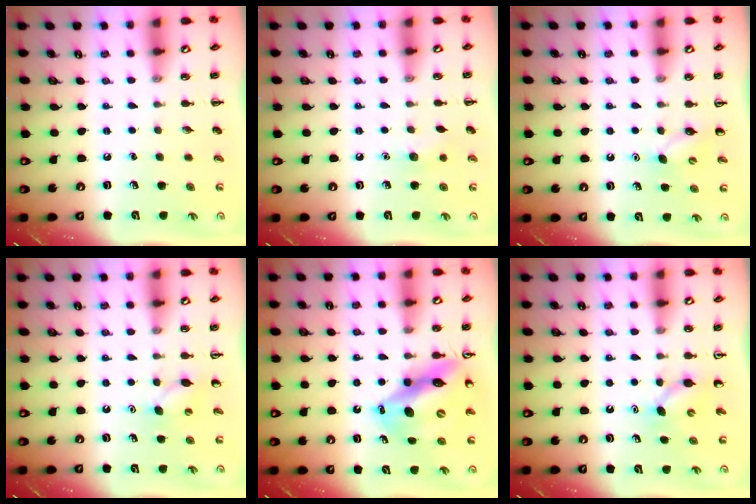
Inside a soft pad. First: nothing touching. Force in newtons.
{"total": 5.9, "press": 5.7, "slide": 1.4}
{"total": 5.2, "press": 5.0, "slide": 1.5}
{"total": 4.5, "press": 4.3, "slide": 1.2}
{"total": 14.5, "press": 13.8, "slide": 4.6}
{"total": 2.9, "press": 2.7, "slide": 1.1}